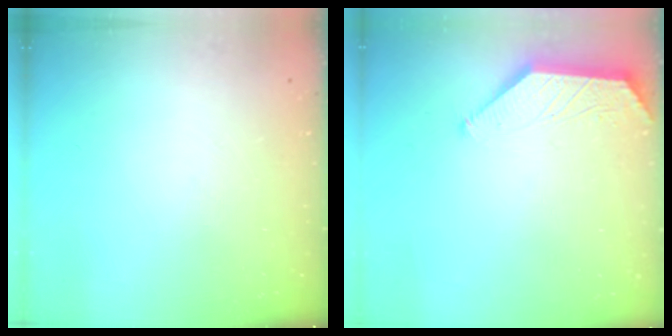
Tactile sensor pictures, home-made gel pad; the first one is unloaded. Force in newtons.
{"total": 1.1, "press": 1.1, "slide": 0.3}